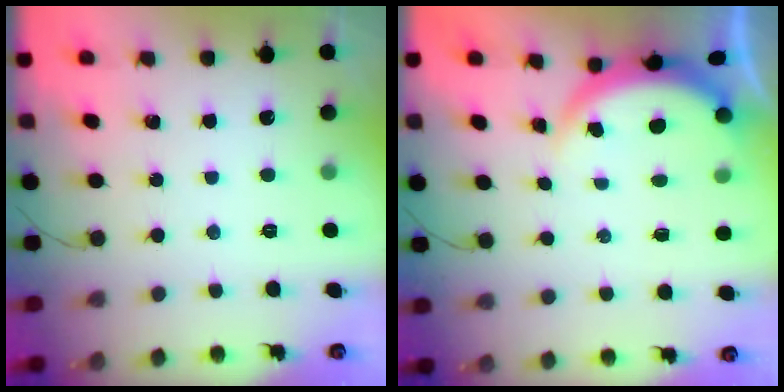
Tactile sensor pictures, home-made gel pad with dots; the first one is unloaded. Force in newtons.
{"total": 3.6, "press": 3.5, "slide": 0.6}